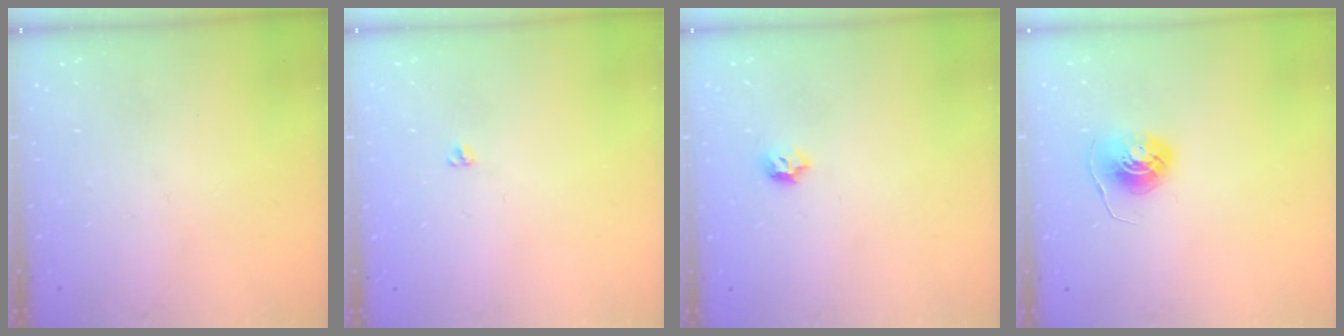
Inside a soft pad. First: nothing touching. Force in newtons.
{"total": 3.1, "press": 3.0, "slide": 0.4}
{"total": 3.8, "press": 3.8, "slide": 0.8}
{"total": 6.1, "press": 6.1, "slide": 0.5}